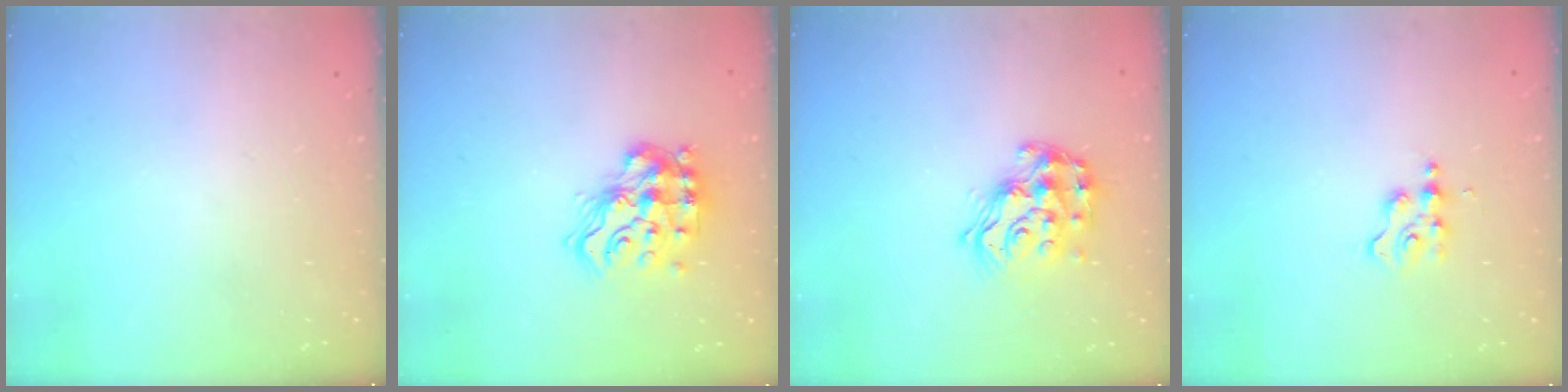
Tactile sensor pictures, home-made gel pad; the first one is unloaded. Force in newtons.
{"total": 15.4, "press": 15.3, "slide": 1.7}
{"total": 15.5, "press": 15.5, "slide": 0.9}
{"total": 3.1, "press": 3.1, "slide": 0.4}